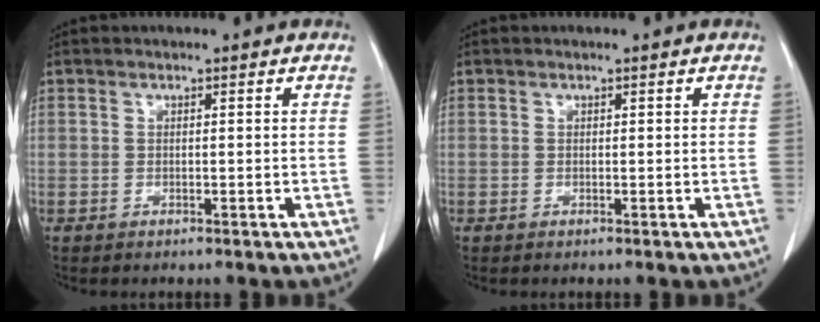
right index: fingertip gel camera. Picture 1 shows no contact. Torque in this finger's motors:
{"motor_torque": [0.04, -0.03, 0.04, 0.01]}